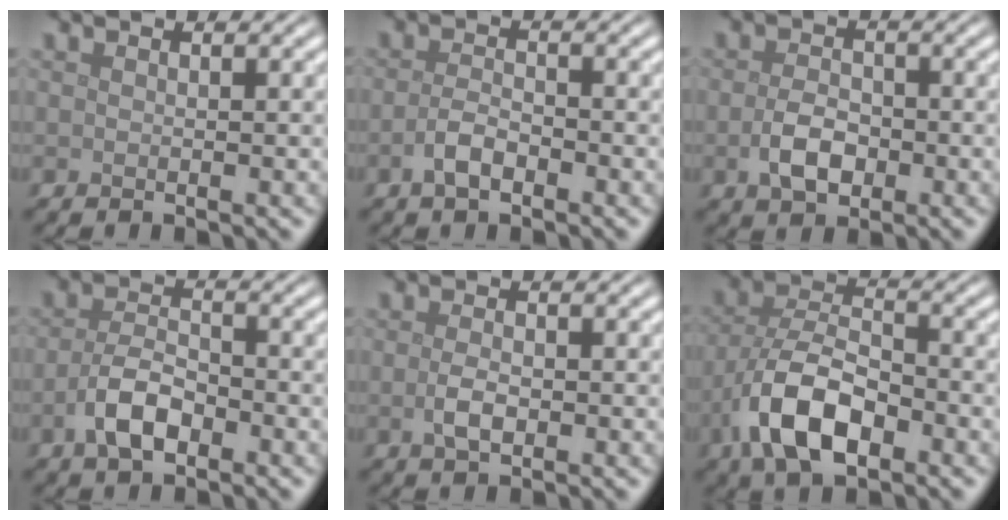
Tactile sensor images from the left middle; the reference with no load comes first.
{"total": 2.2, "force": [-1.1, 1.0, 1.7], "torque": [-0.035, 0.002, -0.025]}
{"total": 3.3, "force": [-0.9, 2.1, 2.4], "torque": [-0.049, -0.002, -0.018]}
{"total": 4.0, "force": [-1.8, 1.9, 3.0], "torque": [-0.060, 0.002, -0.038]}
{"total": 1.9, "force": [-0.4, 1.0, 1.6], "torque": [-0.037, -0.002, -0.008]}
{"total": 7.7, "force": [-3.4, 3.9, 5.7], "torque": [-0.112, 0.000, -0.073]}